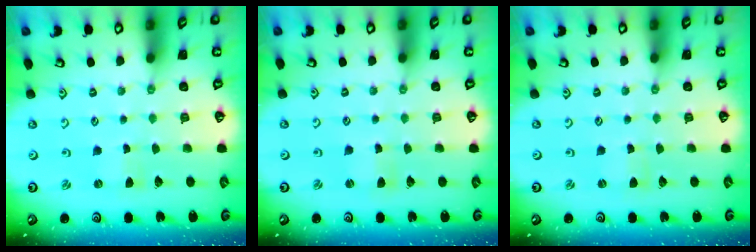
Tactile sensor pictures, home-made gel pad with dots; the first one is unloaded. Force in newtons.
{"total": 1.1, "press": 1.0, "slide": 0.3}
{"total": 0.9, "press": 0.9, "slide": 0.0}